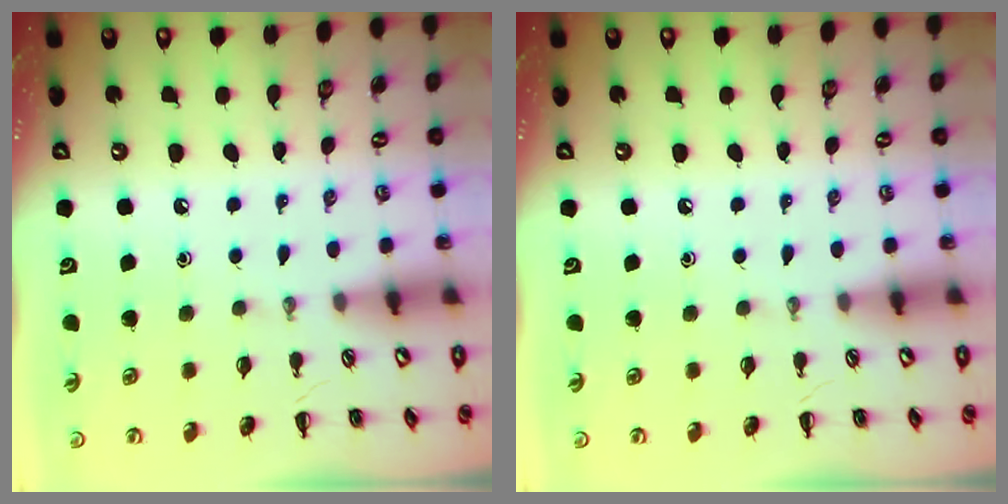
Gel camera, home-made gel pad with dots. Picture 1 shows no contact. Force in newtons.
{"total": 0.0}